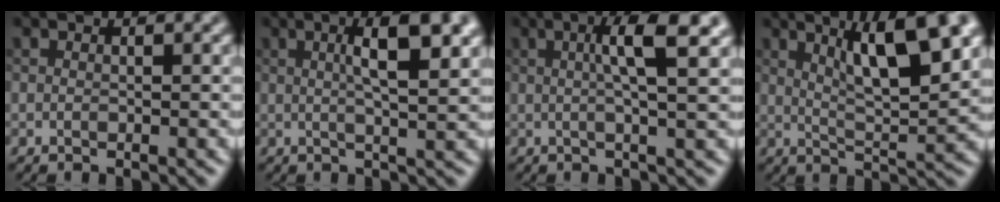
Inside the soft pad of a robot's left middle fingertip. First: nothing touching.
{"total": 6.6, "force": [1.8, 1.8, 6.1], "torque": [-0.075, 0.014, 0.023]}
{"total": 5.2, "force": [1.3, 0.9, 5.0], "torque": [-0.075, 0.008, 0.018]}
{"total": 9.1, "force": [3.9, 2.3, 7.8], "torque": [-0.113, 0.011, 0.061]}